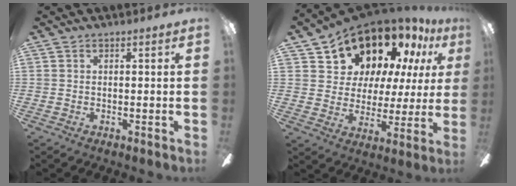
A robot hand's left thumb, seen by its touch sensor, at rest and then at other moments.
{"total": 17.5, "force": [13.8, 9.0, 6.1], "torque": [-0.107, -0.102, 0.250]}